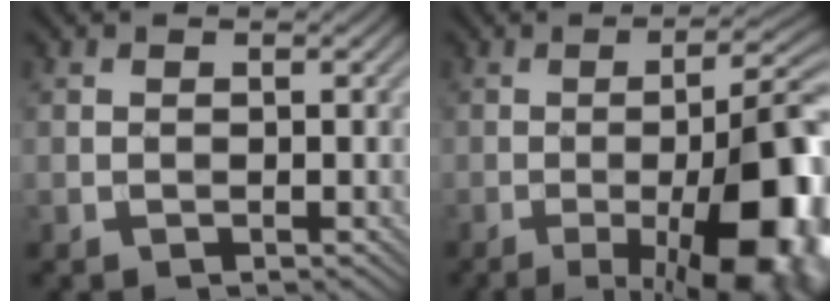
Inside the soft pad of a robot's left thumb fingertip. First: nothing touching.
{"total": 16.6, "force": [-6.0, 4.7, 14.7], "torque": [-0.169, 0.017, -0.084]}